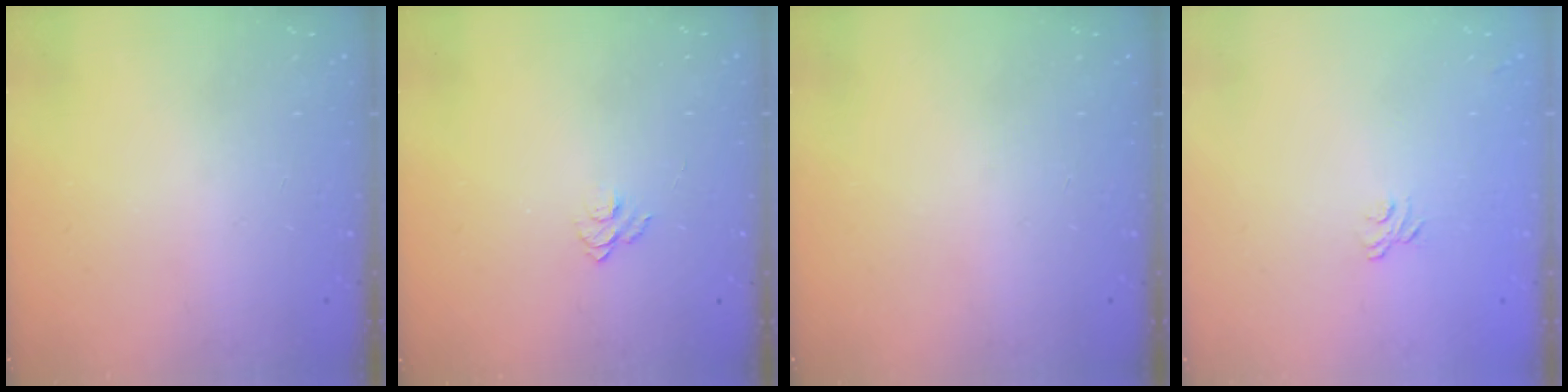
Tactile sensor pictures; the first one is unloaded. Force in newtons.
{"total": 5.3, "press": 5.3, "slide": 0.5}
{"total": 0.0}
{"total": 3.2, "press": 3.1, "slide": 1.0}